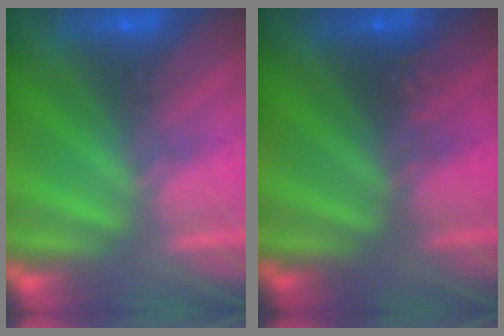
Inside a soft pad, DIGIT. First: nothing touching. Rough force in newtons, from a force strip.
{"total": 2.4}